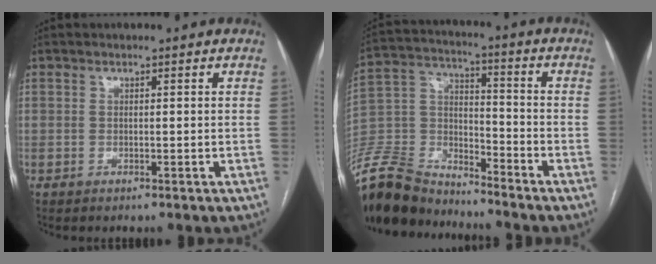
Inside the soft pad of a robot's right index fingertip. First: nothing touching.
{"total": 17.2, "force": [-16.1, 4.9, 3.4], "torque": [-0.086, 0.026, -0.294]}